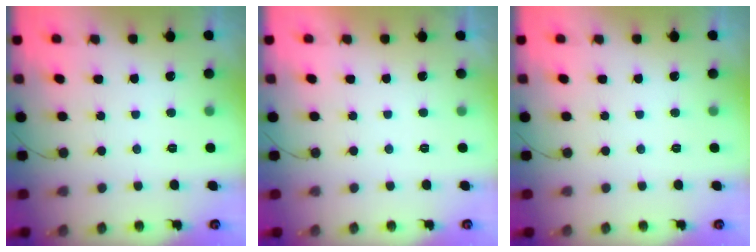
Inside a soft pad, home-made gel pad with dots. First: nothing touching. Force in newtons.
{"total": 2.2, "press": 2.2, "slide": 0.3}
{"total": 0.0}